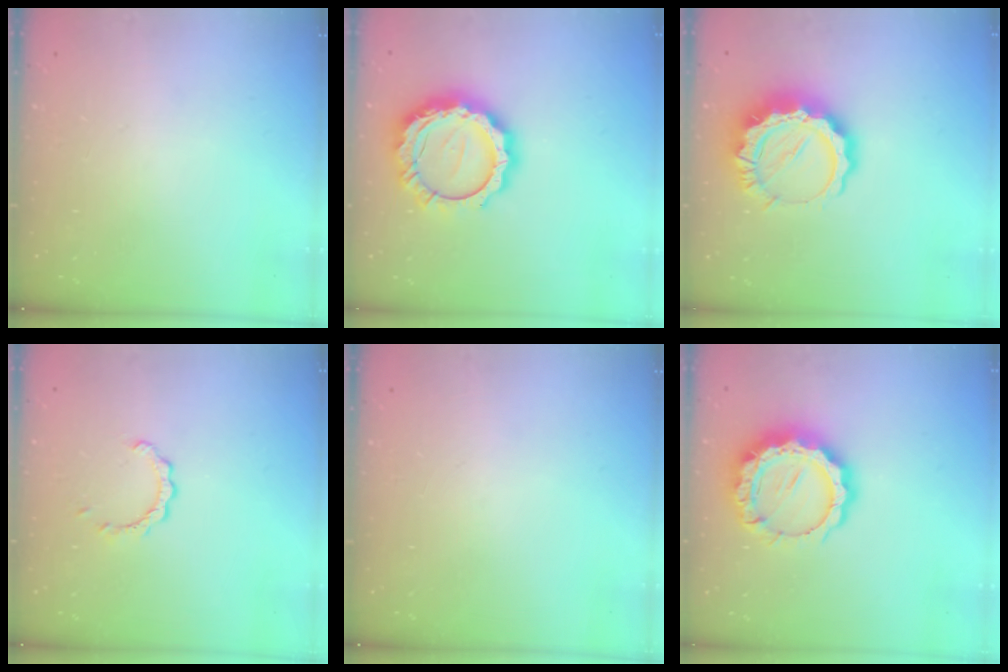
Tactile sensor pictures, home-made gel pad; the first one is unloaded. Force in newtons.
{"total": 16.8, "press": 16.8, "slide": 1.2}
{"total": 13.0, "press": 12.9, "slide": 1.2}
{"total": 2.9, "press": 2.8, "slide": 0.4}
{"total": 0.0}
{"total": 17.8, "press": 17.7, "slide": 1.4}